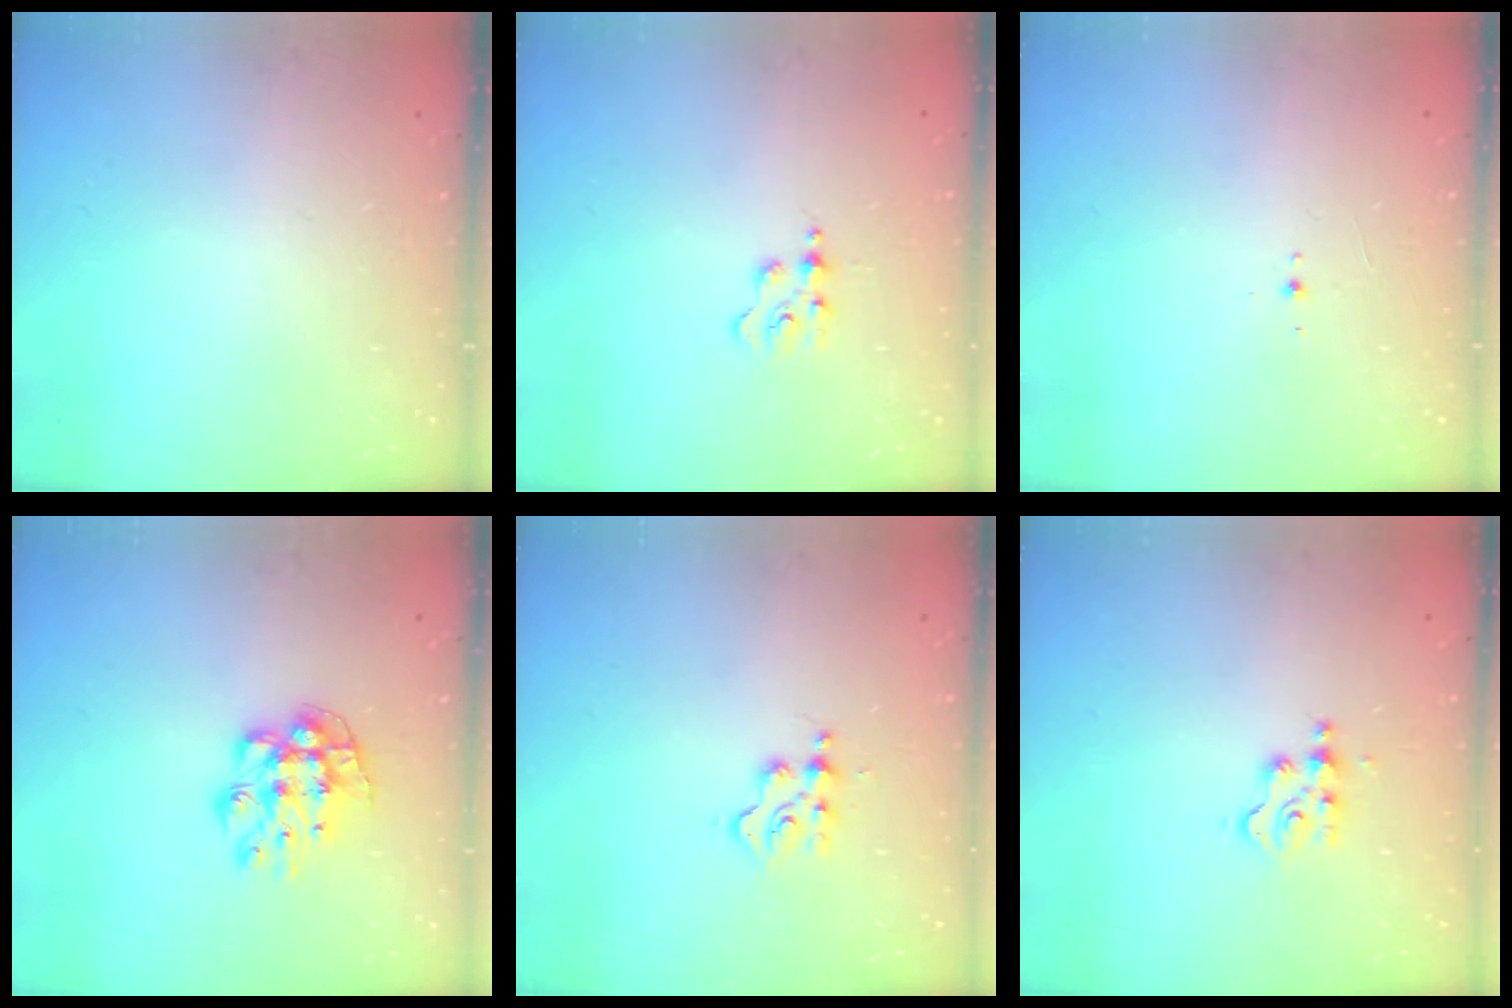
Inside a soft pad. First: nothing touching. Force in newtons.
{"total": 2.9, "press": 2.9, "slide": 0.4}
{"total": 3.2, "press": 3.2, "slide": 0.4}
{"total": 9.4, "press": 9.4, "slide": 0.7}
{"total": 3.8, "press": 3.8, "slide": 0.4}
{"total": 4.1, "press": 4.1, "slide": 0.5}